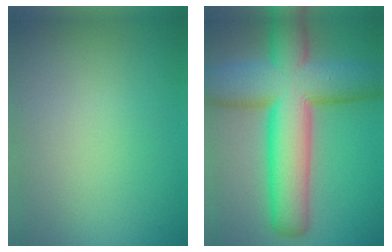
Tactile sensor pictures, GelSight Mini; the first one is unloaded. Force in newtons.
{"total": 14.2, "press": 14.1, "slide": 0.7}